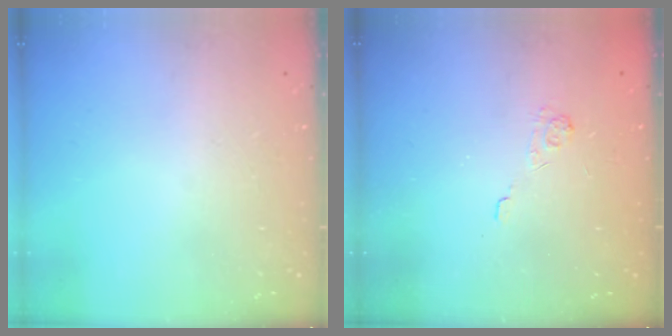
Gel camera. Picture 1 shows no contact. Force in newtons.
{"total": 2.1, "press": 1.5, "slide": 1.4}